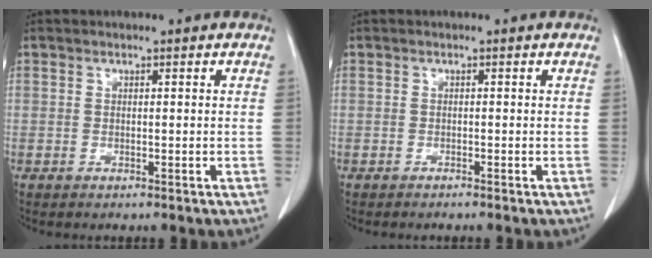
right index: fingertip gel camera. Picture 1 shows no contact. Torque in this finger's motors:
{"motor_torque": [-0.10, -0.08, -0.03, -0.04]}